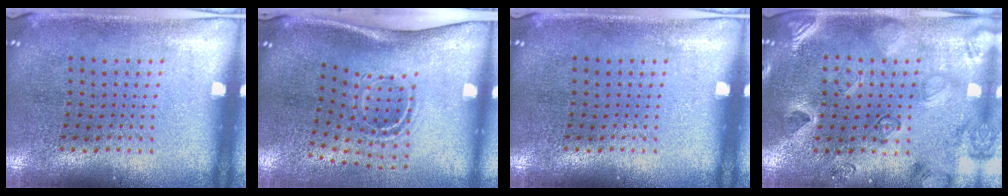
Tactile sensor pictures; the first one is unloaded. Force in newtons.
{"total": 2.1, "press": 1.2, "slide": 1.7}
{"total": 0.0}
{"total": 2.3, "press": 2.1, "slide": 1.0}